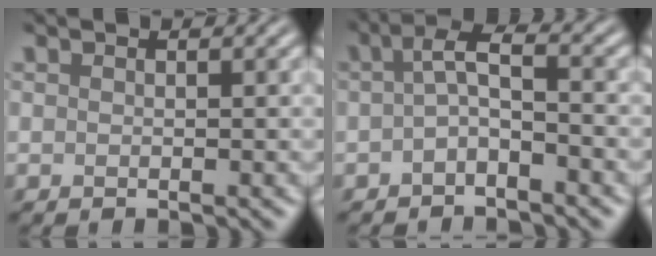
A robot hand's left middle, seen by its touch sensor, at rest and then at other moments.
{"total": 2.6, "force": [-0.7, 0.8, 2.3], "torque": [-0.046, 0.009, -0.020]}